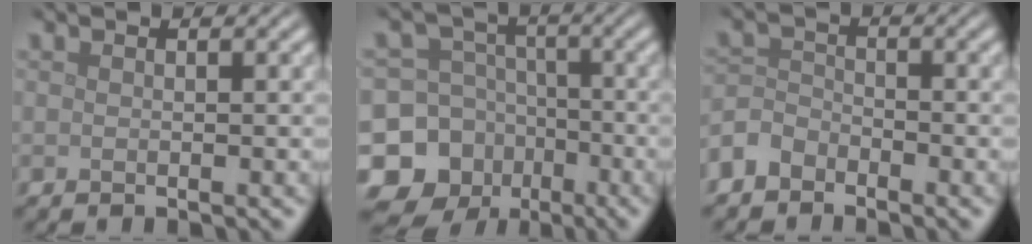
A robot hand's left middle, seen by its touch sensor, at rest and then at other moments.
{"total": 15.3, "force": [-7.4, 13.1, 2.9], "torque": [-0.090, -0.043, -0.123]}
{"total": 2.7, "force": [-2.1, 1.5, 0.5], "torque": [-0.011, 0.007, -0.056]}